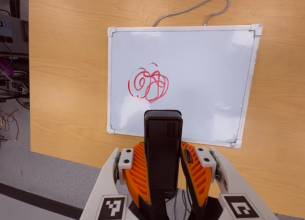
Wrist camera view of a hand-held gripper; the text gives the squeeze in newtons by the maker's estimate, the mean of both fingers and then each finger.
{"total": 4.3, "left": 2.8, "right": 5.8}